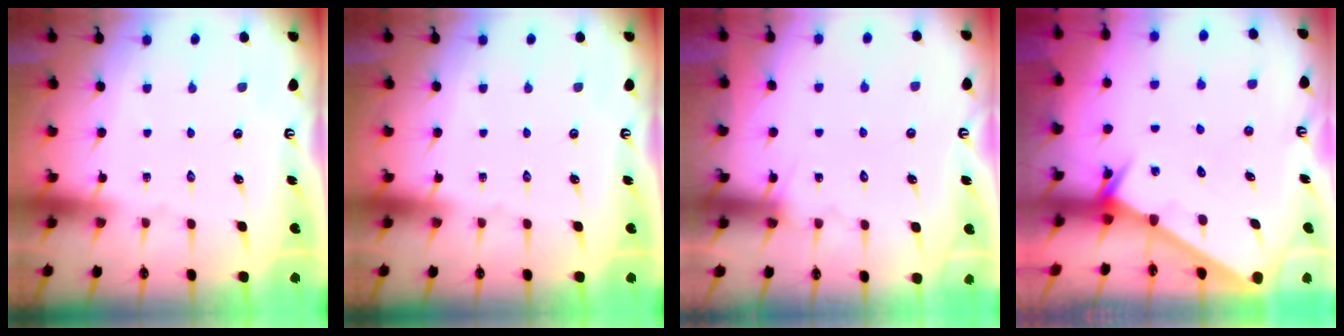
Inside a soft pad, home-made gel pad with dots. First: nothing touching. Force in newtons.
{"total": 0.0}
{"total": 4.7, "press": 4.7, "slide": 0.4}
{"total": 2.7, "press": 2.7, "slide": 0.0}